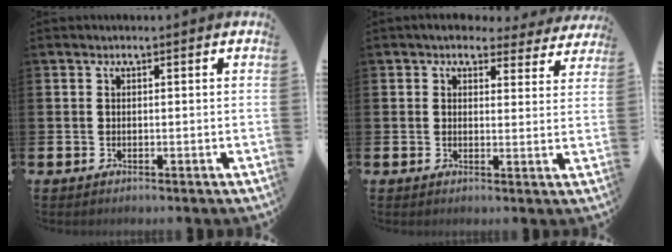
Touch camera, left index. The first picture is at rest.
{"total": 4.1, "force": [3.6, 1.7, 0.7], "torque": [-0.015, -0.019, 0.061]}